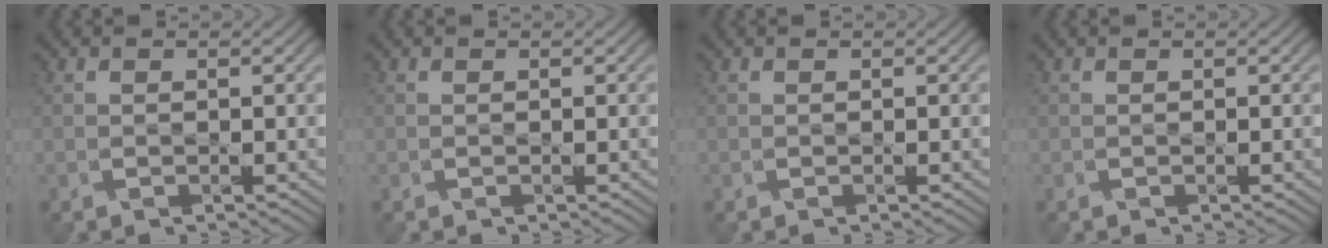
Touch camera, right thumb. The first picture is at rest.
{"total": 0.0}
{"total": 0.0}
{"total": 0.0}